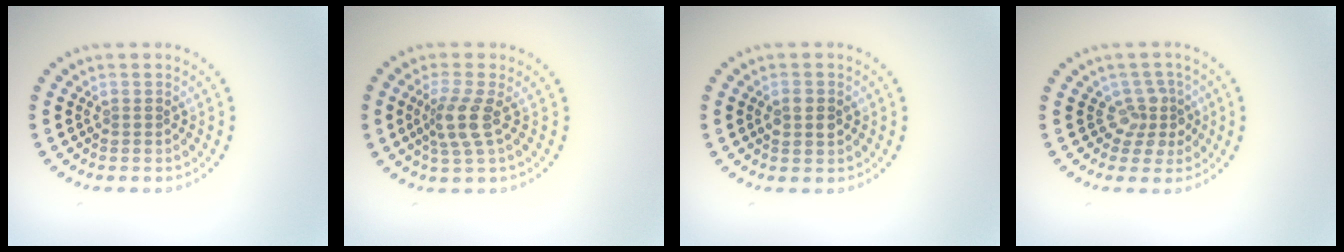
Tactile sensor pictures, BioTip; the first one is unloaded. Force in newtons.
{"total": 2.9, "press": 2.3, "slide": 1.8}
{"total": 2.3, "press": 2.3, "slide": 0.1}
{"total": 2.6, "press": 1.9, "slide": 1.9}